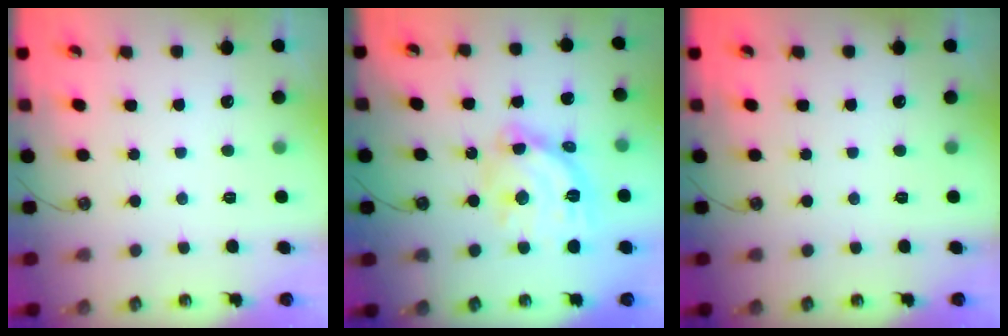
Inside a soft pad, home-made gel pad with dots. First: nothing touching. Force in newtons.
{"total": 16.3, "press": 16.2, "slide": 1.6}
{"total": 0.0}